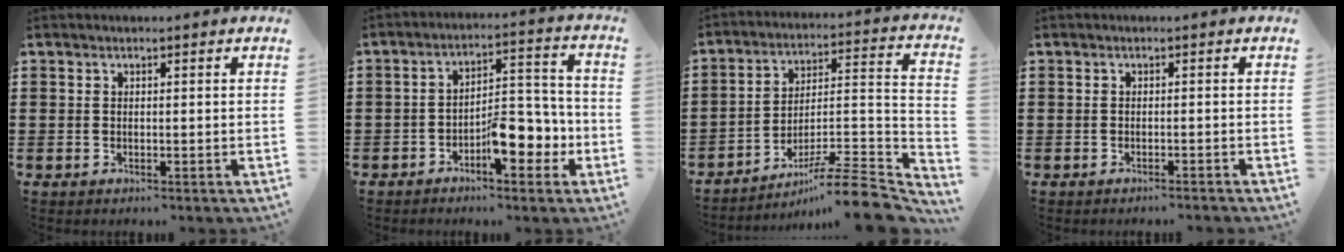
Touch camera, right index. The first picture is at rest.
{"total": 8.4, "force": [-3.7, 3.6, 6.6], "torque": [-0.090, 0.008, -0.064]}
{"total": 9.0, "force": [-7.3, 0.3, 5.2], "torque": [-0.075, 0.006, -0.150]}
{"total": 0.8, "force": [-0.7, -0.1, 0.2], "torque": [-0.006, 0.000, -0.015]}